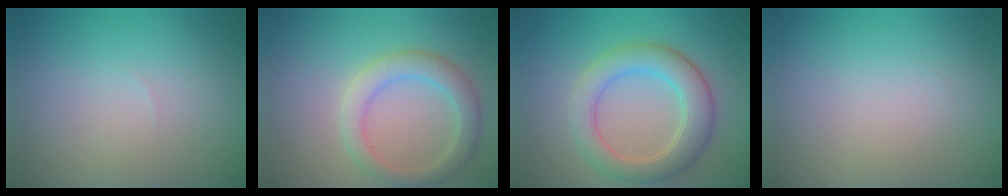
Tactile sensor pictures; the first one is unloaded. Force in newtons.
{"total": 3.4, "press": 3.4, "slide": 0.3}
{"total": 5.0, "press": 5.0, "slide": 0.4}
{"total": 0.0}